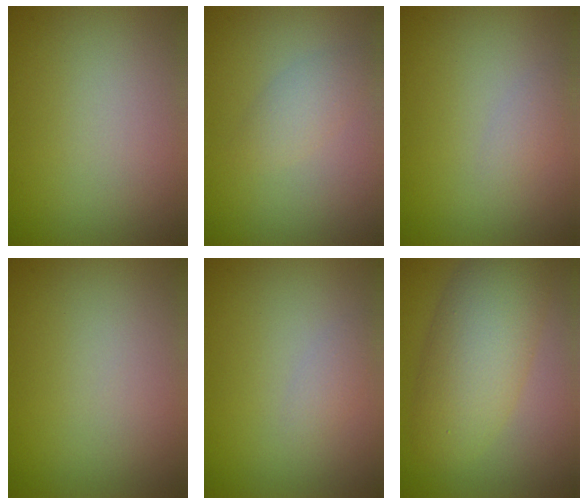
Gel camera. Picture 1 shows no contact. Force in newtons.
{"total": 1.8, "press": 1.8, "slide": 0.0}
{"total": 1.1, "press": 1.1, "slide": 0.0}
{"total": 0.0}
{"total": 1.1, "press": 1.1, "slide": 0.0}
{"total": 6.8, "press": 6.8, "slide": 0.2}